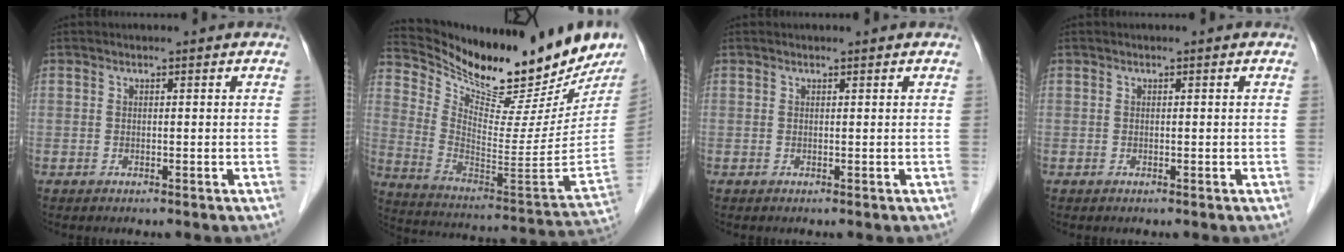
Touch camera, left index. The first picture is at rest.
{"total": 24.9, "force": [21.7, 3.6, 11.7], "torque": [-0.200, -0.081, 0.321]}
{"total": 0.7, "force": [0.7, 0.1, 0.1], "torque": [-0.008, 0.005, 0.009]}
{"total": 0.0}